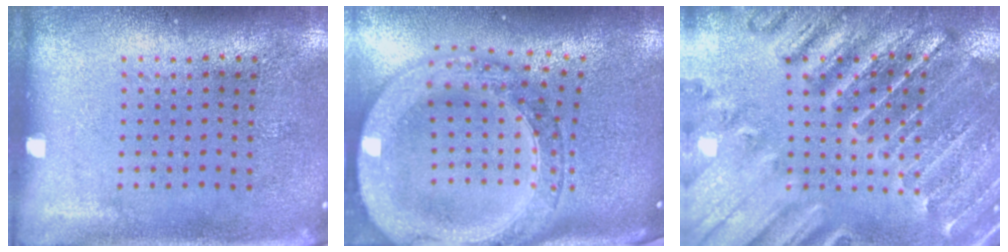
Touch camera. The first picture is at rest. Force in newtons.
{"total": 3.8, "press": 3.0, "slide": 2.4}
{"total": 2.0, "press": 2.0, "slide": 0.1}